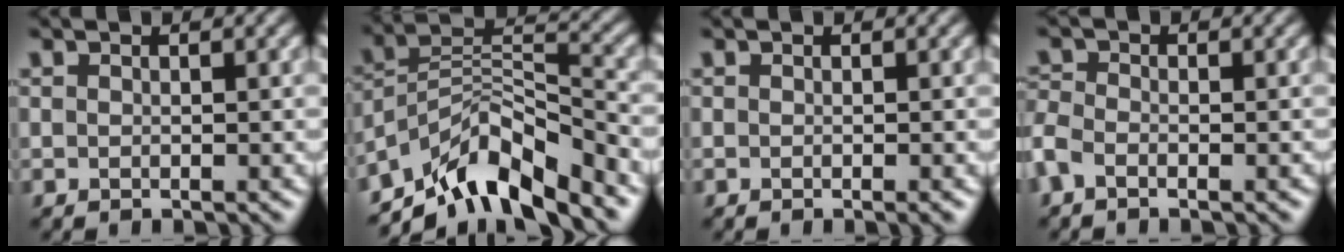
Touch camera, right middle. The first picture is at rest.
{"total": 8.8, "force": [-6.9, 2.8, 4.6], "torque": [-0.066, 0.004, -0.132]}
{"total": 1.0, "force": [-0.4, 0.3, 0.9], "torque": [0.000, 0.000, -0.006]}
{"total": 2.0, "force": [-1.4, 0.9, 1.0], "torque": [-0.025, 0.003, -0.037]}